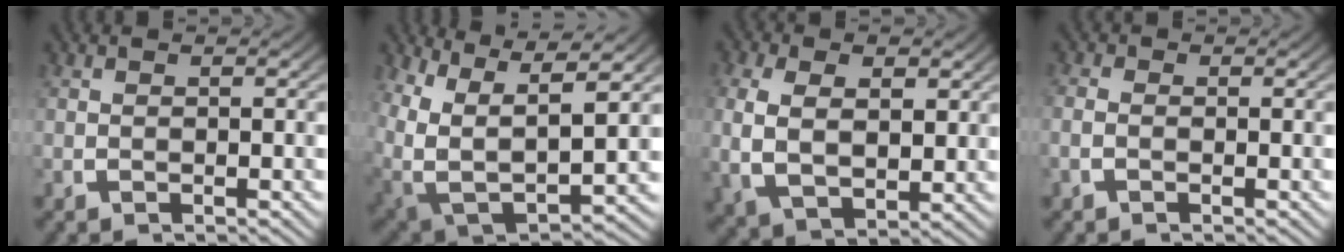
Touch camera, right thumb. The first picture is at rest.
{"total": 14.1, "force": [-1.4, 10.9, 8.7], "torque": [-0.224, -0.082, -0.002]}
{"total": 6.1, "force": [-0.6, 4.7, 3.8], "torque": [-0.120, -0.038, 0.009]}
{"total": 1.2, "force": [-1.1, -0.3, -0.5], "torque": [-0.004, -0.007, -0.016]}